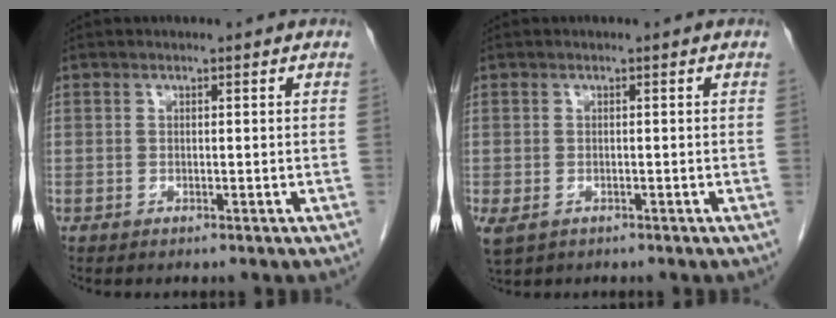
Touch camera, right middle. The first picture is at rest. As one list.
[{"total": 3.6, "force": [-2.0, 2.3, 1.9], "torque": [-0.039, -0.008, -0.026]}]